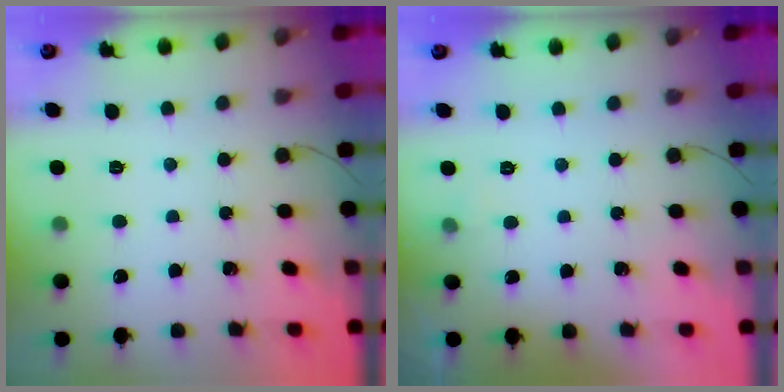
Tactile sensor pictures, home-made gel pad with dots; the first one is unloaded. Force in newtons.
{"total": 2.3, "press": 2.1, "slide": 0.9}